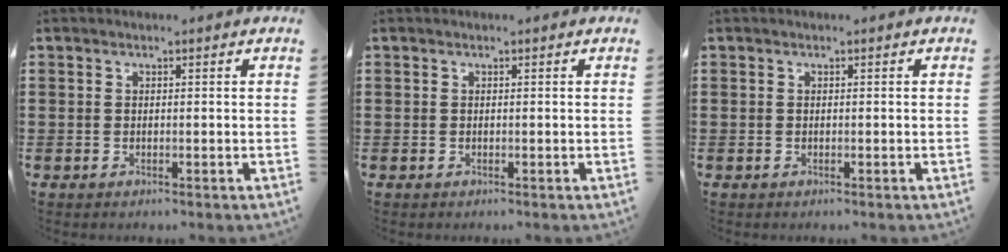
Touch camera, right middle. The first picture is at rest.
{"total": 0.0}
{"total": 0.0}